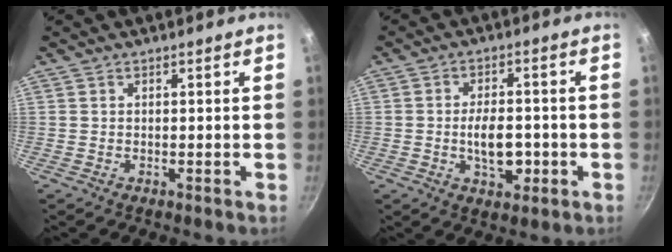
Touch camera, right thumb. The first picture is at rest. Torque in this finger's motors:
{"motor_torque": [1.92, 0.57, 0.83, -0.82, 0.04]}